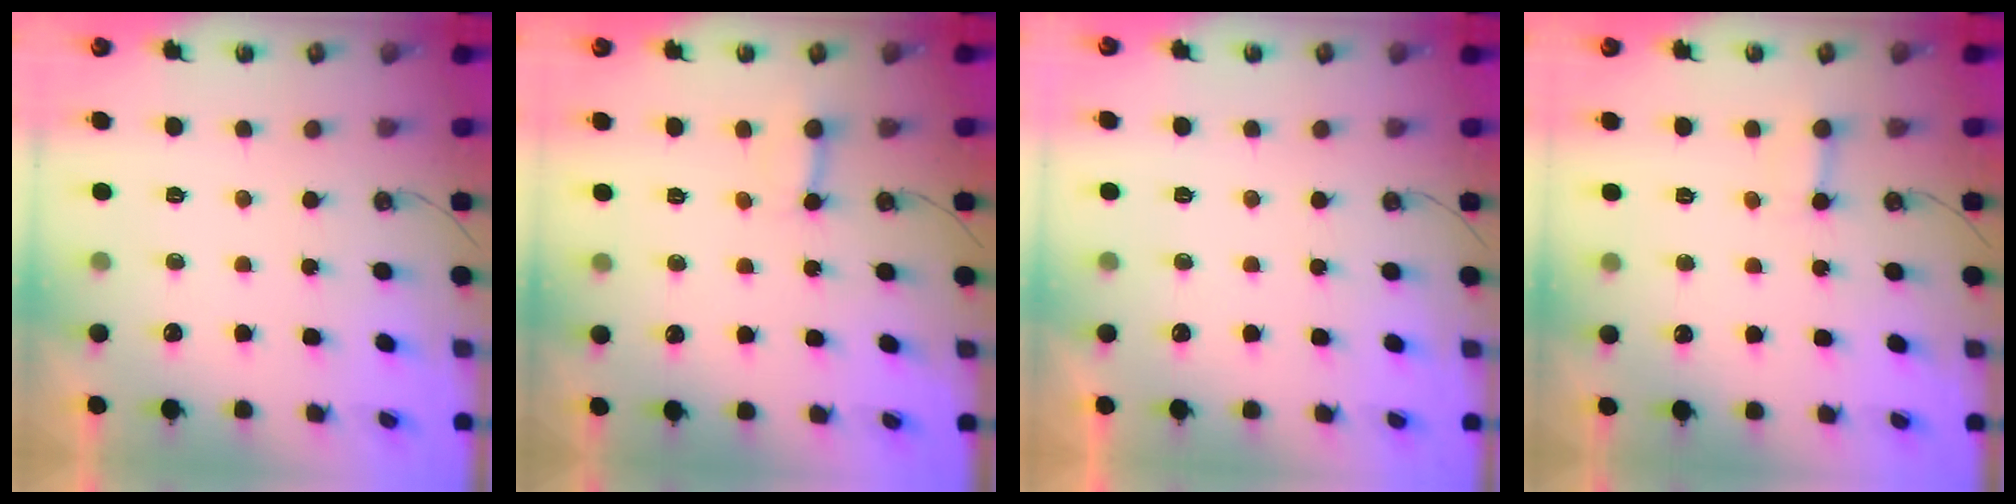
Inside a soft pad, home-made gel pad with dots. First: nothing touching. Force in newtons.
{"total": 2.8, "press": 2.7, "slide": 0.4}
{"total": 0.0}
{"total": 2.8, "press": 2.8, "slide": 0.5}